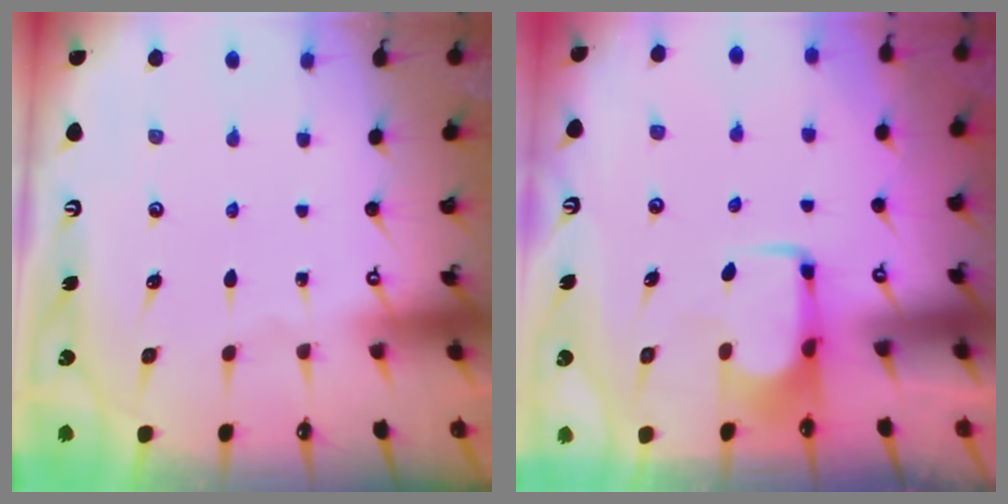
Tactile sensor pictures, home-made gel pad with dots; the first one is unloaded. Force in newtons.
{"total": 1.9, "press": 1.8, "slide": 0.4}